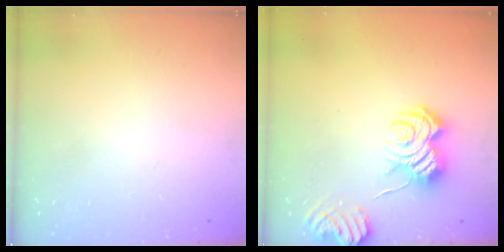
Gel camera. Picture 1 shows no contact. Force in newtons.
{"total": 11.9, "press": 11.9, "slide": 0.7}